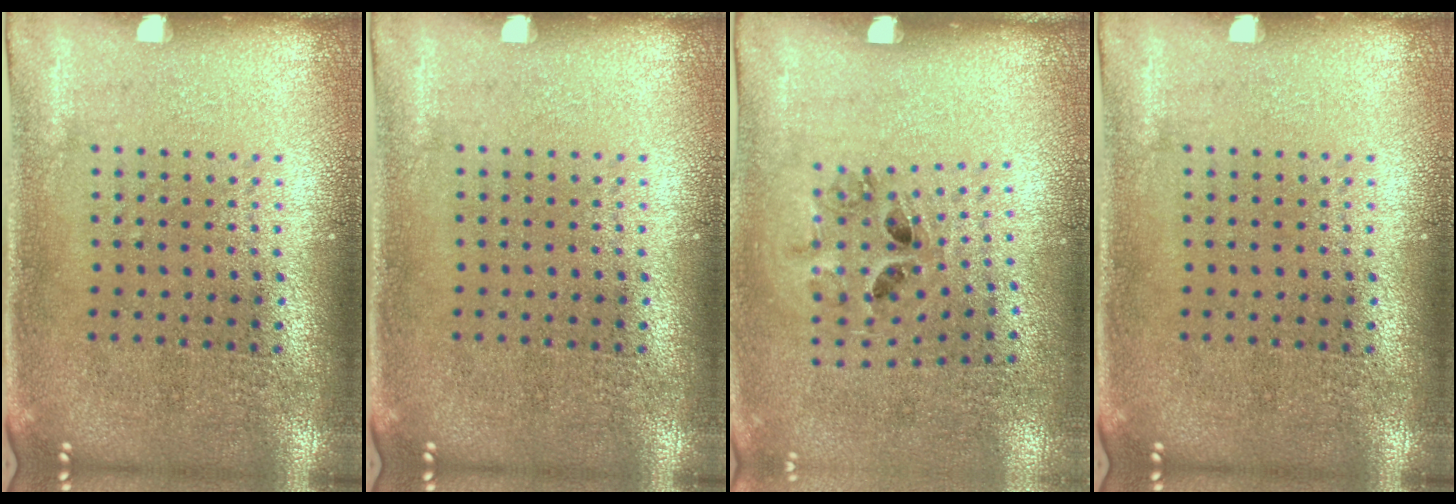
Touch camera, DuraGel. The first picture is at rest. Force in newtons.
{"total": 0.0}
{"total": 1.3, "press": 0.6, "slide": 1.1}
{"total": 0.0}